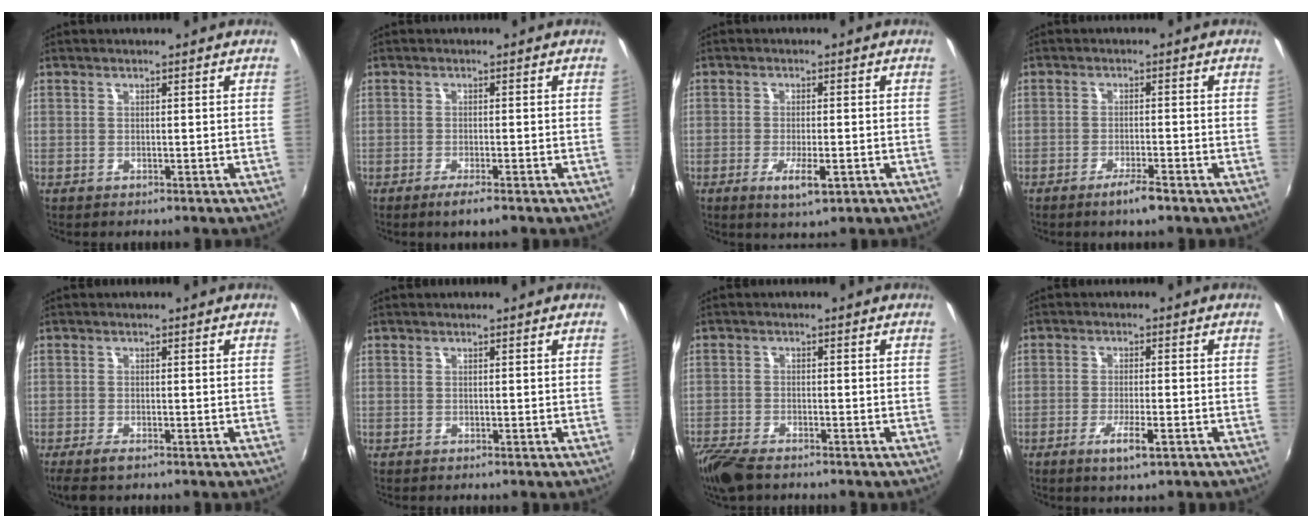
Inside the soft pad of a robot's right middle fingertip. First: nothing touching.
{"total": 2.8, "force": [-1.9, 0.1, 2.1], "torque": [-0.047, -0.008, -0.038]}
{"total": 5.1, "force": [-2.3, 1.3, 4.4], "torque": [-0.088, -0.014, -0.037]}
{"total": 3.5, "force": [-2.5, 0.4, 2.4], "torque": [-0.057, -0.004, -0.046]}
{"total": 3.1, "force": [-2.3, 0.7, 2.0], "torque": [-0.045, -0.012, -0.041]}
{"total": 0.0}
{"total": 7.4, "force": [-5.9, 2.3, 3.9], "torque": [-0.109, -0.031, -0.114]}
{"total": 5.0, "force": [-2.7, 0.8, 4.1], "torque": [-0.085, -0.012, -0.048]}